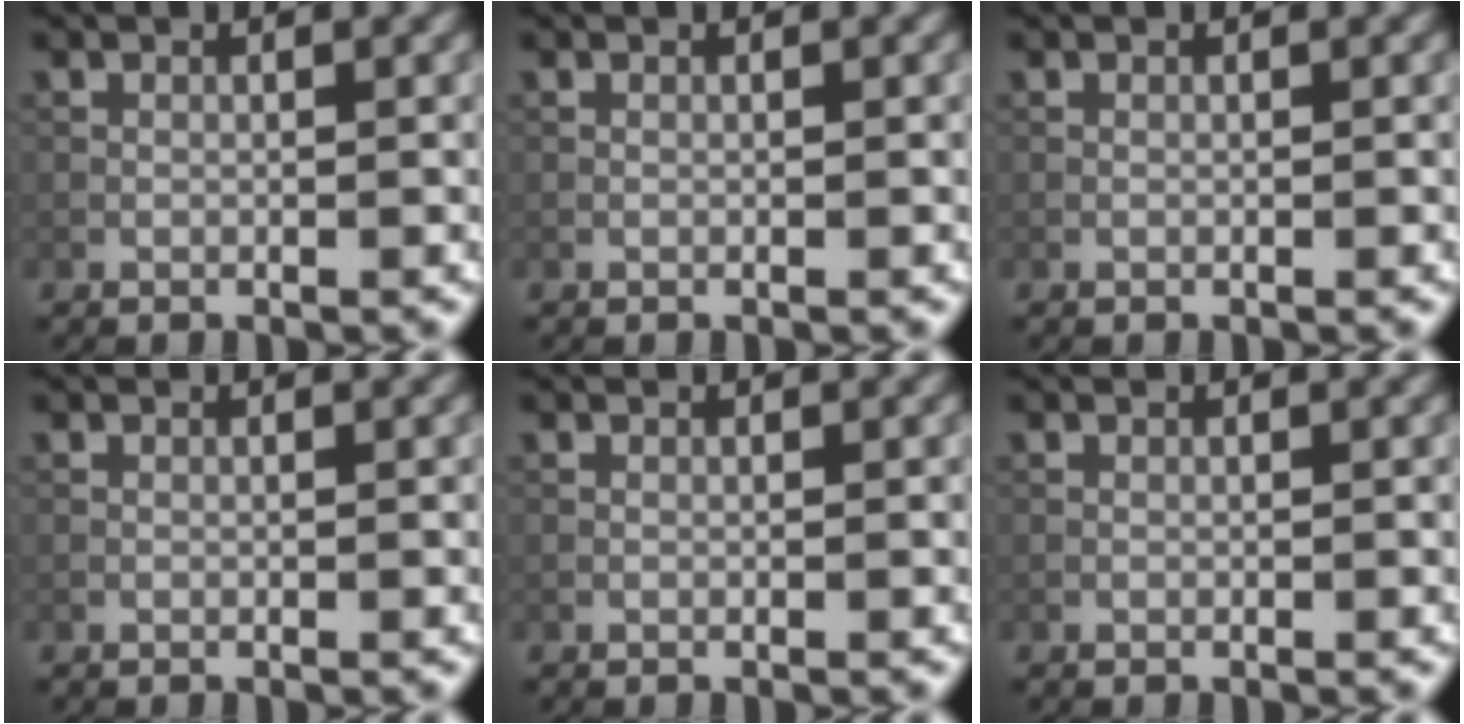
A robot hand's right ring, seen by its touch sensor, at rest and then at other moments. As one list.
[{"total": 0.0}, {"total": 0.0}, {"total": 0.0}, {"total": 0.0}, {"total": 0.0}]